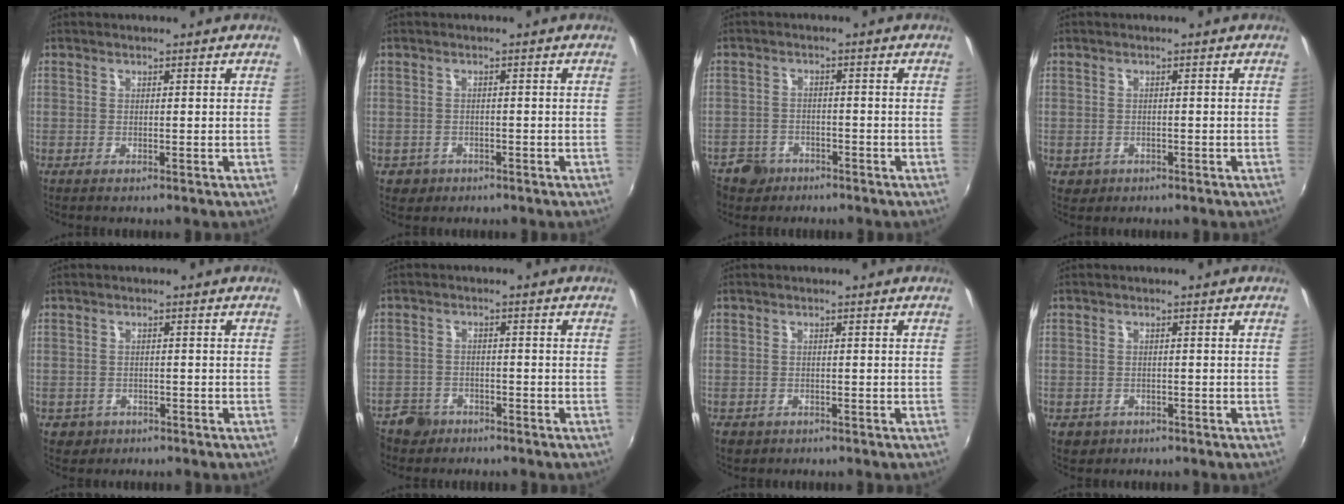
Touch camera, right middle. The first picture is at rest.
{"total": 3.0, "force": [-1.4, 2.5, 0.8], "torque": [-0.025, 0.000, -0.016]}
{"total": 7.0, "force": [-4.4, 5.2, 1.6], "torque": [-0.060, 0.010, -0.072]}
{"total": 2.4, "force": [-0.9, 2.1, 0.8], "torque": [-0.022, -0.002, -0.008]}
{"total": 3.6, "force": [-1.5, 3.1, 1.0], "torque": [-0.031, 0.000, -0.016]}
{"total": 6.5, "force": [-4.2, 4.7, 1.4], "torque": [-0.054, 0.010, -0.072]}
{"total": 2.6, "force": [-1.3, 2.0, 1.1], "torque": [-0.026, -0.004, -0.016]}
{"total": 3.3, "force": [-1.5, 2.7, 1.2], "torque": [-0.031, -0.002, -0.017]}